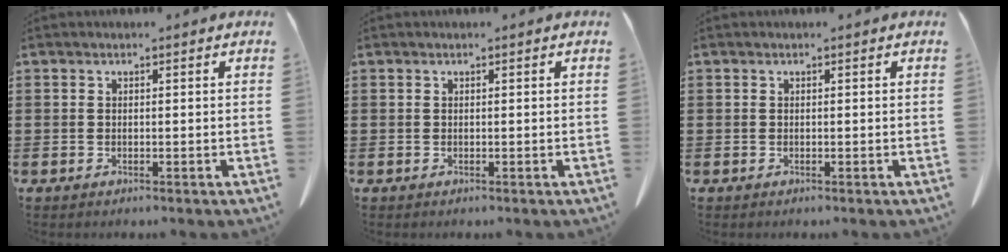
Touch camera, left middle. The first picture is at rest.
{"total": 0.0}
{"total": 0.0}